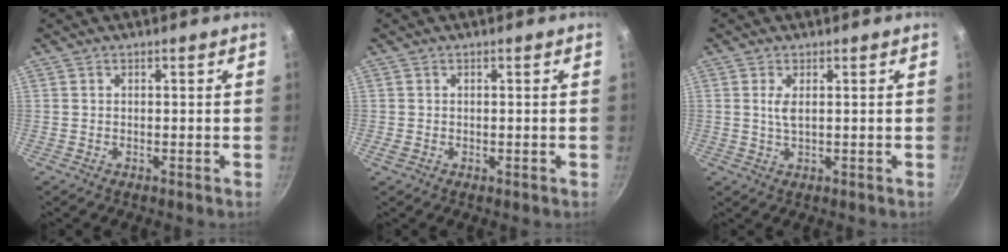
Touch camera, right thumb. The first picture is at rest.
{"total": 0.9, "force": [-0.2, 0.6, 0.7], "torque": [-0.010, 0.000, -0.005]}
{"total": 2.4, "force": [0.6, 0.9, 2.1], "torque": [-0.043, -0.004, 0.013]}